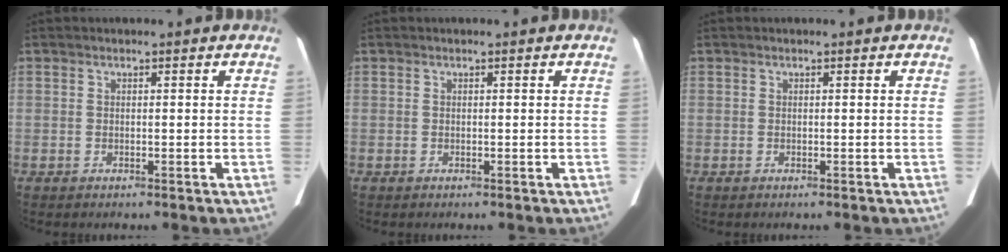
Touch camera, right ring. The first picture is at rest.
{"total": 0.0}
{"total": 0.0}